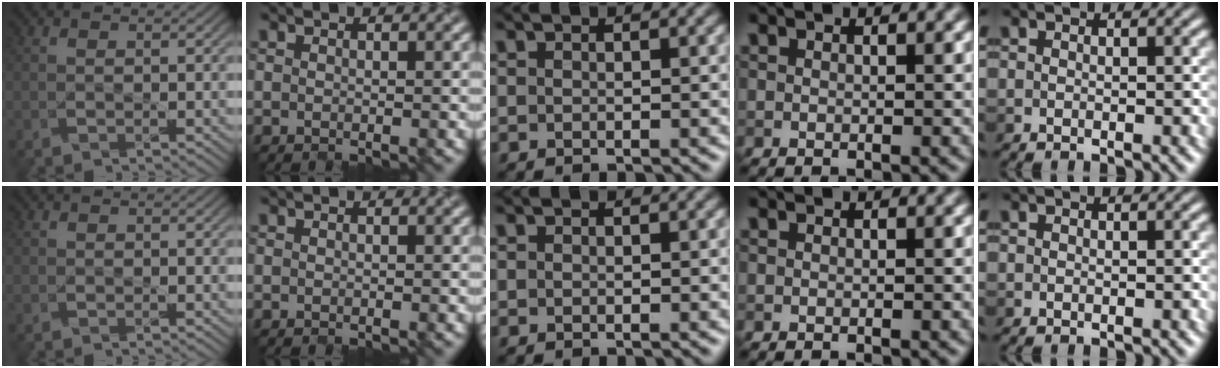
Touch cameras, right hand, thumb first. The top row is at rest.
{}